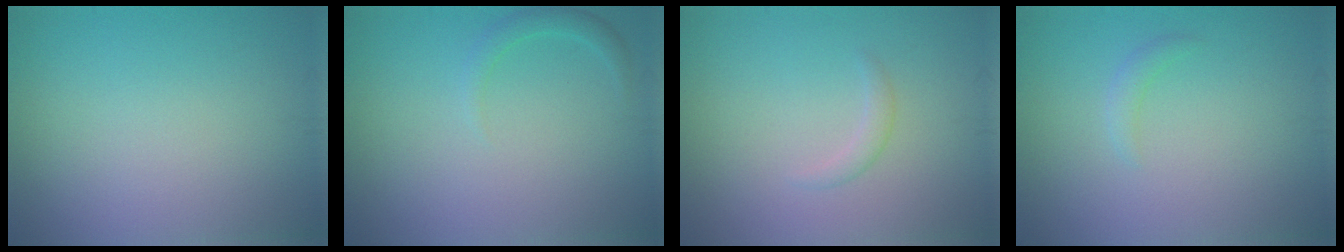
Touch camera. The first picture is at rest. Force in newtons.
{"total": 1.2, "press": 1.2, "slide": 0.1}
{"total": 0.9, "press": 0.9, "slide": 0.0}
{"total": 0.9, "press": 0.9, "slide": 0.1}